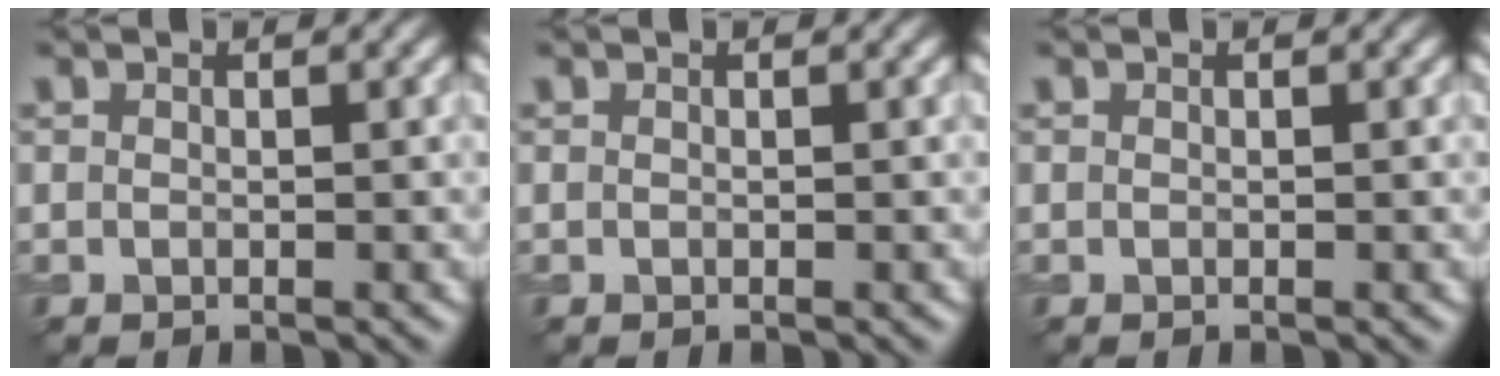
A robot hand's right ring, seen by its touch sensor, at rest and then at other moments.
{"total": 0.0}
{"total": 0.0}